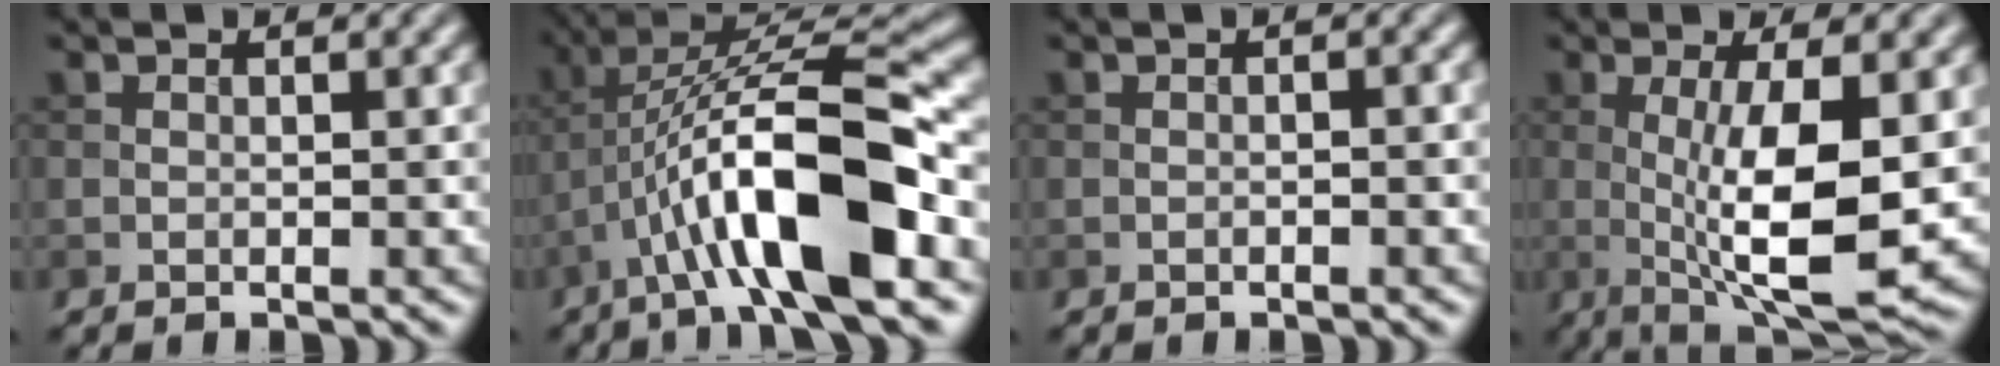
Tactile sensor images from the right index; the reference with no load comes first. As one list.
[{"total": 11.7, "force": [-4.2, 3.1, 10.4], "torque": [-0.185, 0.017, -0.072]}, {"total": 0.8, "force": [-0.2, 0.1, 0.7], "torque": [-0.015, -0.002, -0.009]}, {"total": 9.2, "force": [-0.2, 2.3, 8.9], "torque": [-0.144, -0.014, 0.003]}]